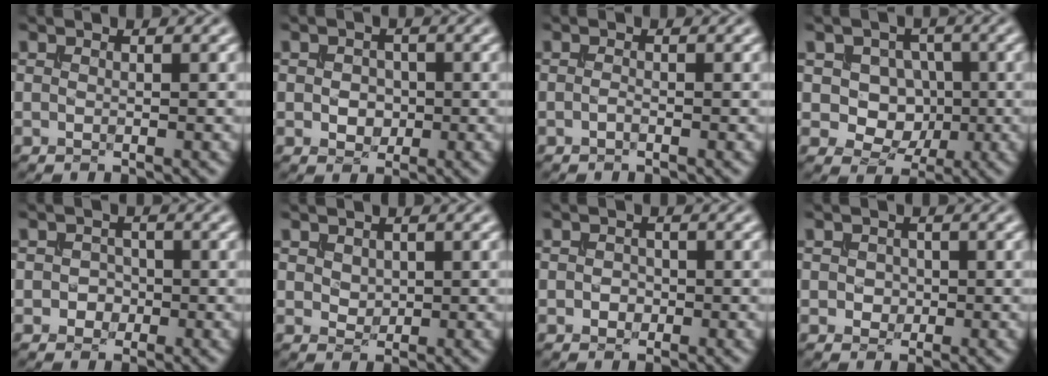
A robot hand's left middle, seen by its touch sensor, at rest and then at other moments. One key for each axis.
{"total": 2.1, "fx": -0.3, "fy": 1.6, "fz": 1.2, "tx": -0.021, "ty": -0.002, "tz": -0.009}
{"total": 0.5, "fx": -0.4, "fy": 0.0, "fz": 0.3, "tx": -0.011, "ty": 0.001, "tz": -0.009}
{"total": 5.5, "fx": 0.6, "fy": 4.7, "fz": 2.8, "tx": -0.031, "ty": 0.010, "tz": -0.002}
{"total": 1.4, "fx": -0.5, "fy": 1.2, "fz": 0.4, "tx": -0.003, "ty": 0.002, "tz": -0.011}
{"total": 1.1, "fx": 0.3, "fy": 0.9, "fz": 0.5, "tx": -0.017, "ty": -0.003, "tz": 0.009}
{"total": 1.1, "fx": -0.3, "fy": 0.9, "fz": 0.4, "tx": -0.007, "ty": -0.001, "tz": -0.009}
{"total": 1.1, "fx": -0.1, "fy": 1.0, "fz": 0.5, "tx": -0.010, "ty": -0.002, "tz": -0.003}